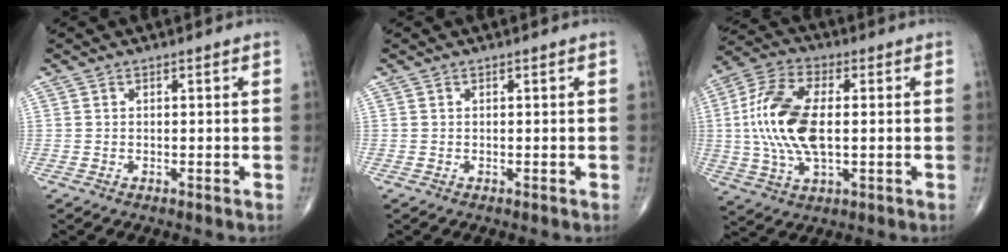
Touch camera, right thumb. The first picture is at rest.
{"total": 0.0}
{"total": 16.0, "force": [0.5, 8.0, 13.8], "torque": [-0.293, 0.009, 0.009]}